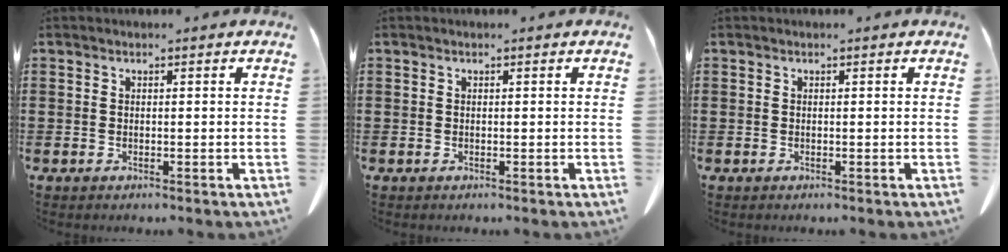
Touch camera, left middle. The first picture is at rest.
{"total": 0.0}
{"total": 0.0}